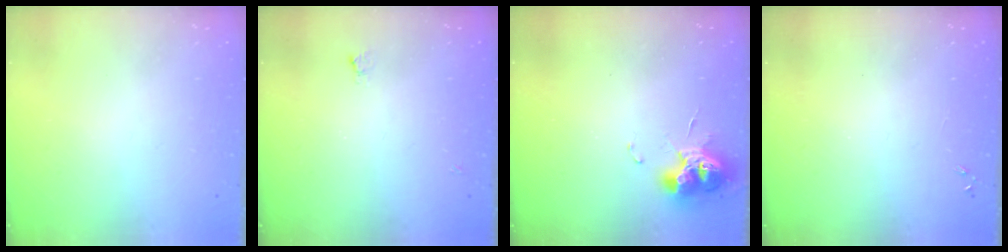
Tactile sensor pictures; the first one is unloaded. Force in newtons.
{"total": 2.6, "press": 2.6, "slide": 0.5}
{"total": 10.0, "press": 9.9, "slide": 0.9}
{"total": 0.0}